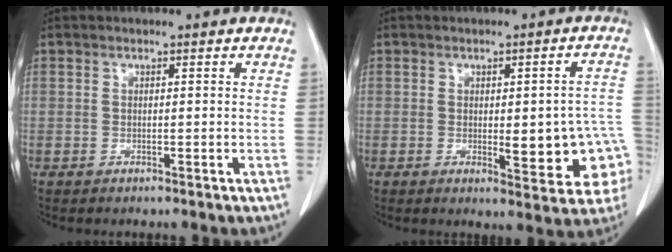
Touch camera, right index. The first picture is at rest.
{"total": 10.2, "force": [-2.1, 3.2, 9.5], "torque": [-0.094, 0.013, -0.017]}